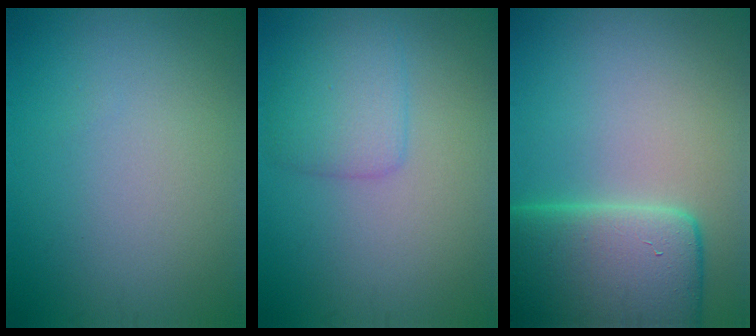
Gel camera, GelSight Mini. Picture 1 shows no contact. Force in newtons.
{"total": 2.8, "press": 2.8, "slide": 0.2}
{"total": 11.5, "press": 11.5, "slide": 0.8}